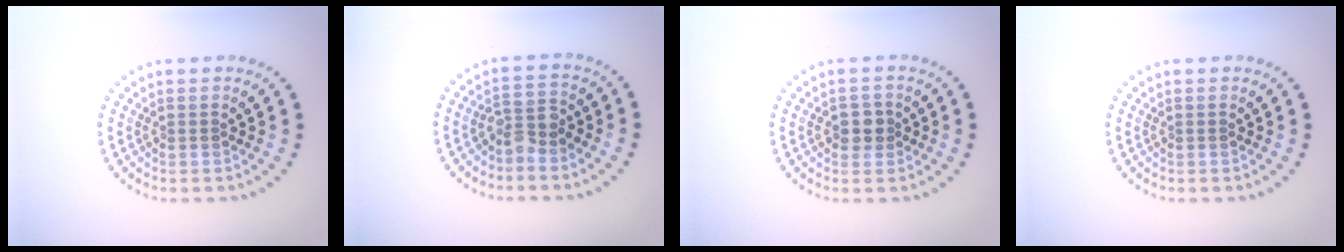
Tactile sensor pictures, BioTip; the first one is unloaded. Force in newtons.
{"total": 2.4, "press": 2.2, "slide": 0.9}
{"total": 2.0, "press": 2.0, "slide": 0.6}
{"total": 0.0}